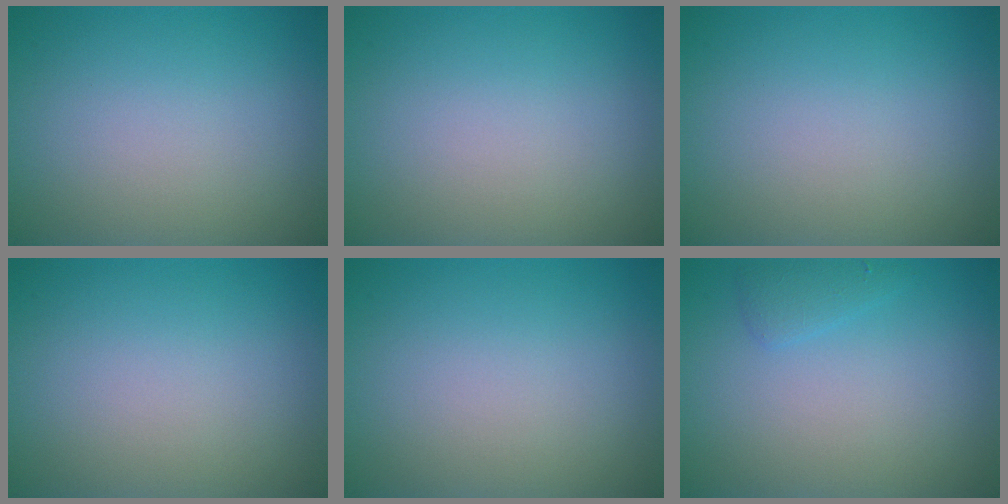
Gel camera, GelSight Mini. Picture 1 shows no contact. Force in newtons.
{"total": 0.0}
{"total": 0.0}
{"total": 0.0}
{"total": 0.0}
{"total": 1.2, "press": 1.2, "slide": 0.1}